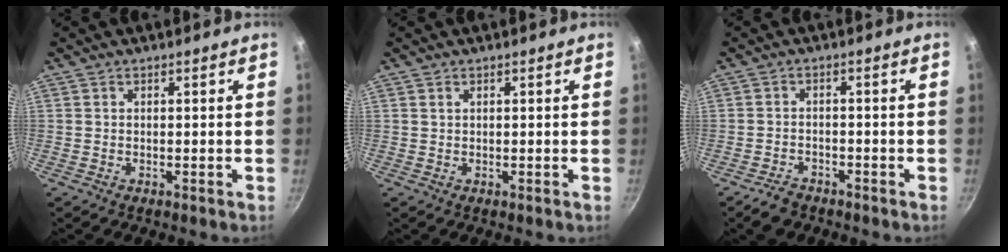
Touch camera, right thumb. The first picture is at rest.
{"total": 0.5, "force": [0.3, 0.3, 0.3], "torque": [-0.004, 0.001, 0.006]}
{"total": 3.7, "force": [-2.9, 2.0, 1.2], "torque": [-0.018, 0.030, -0.045]}